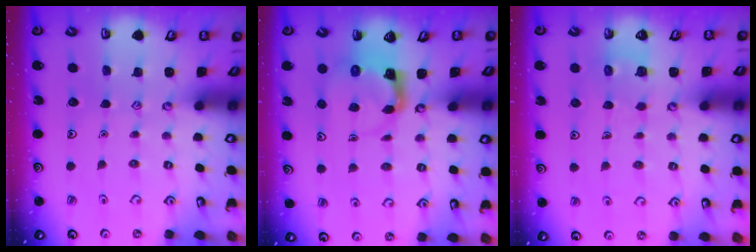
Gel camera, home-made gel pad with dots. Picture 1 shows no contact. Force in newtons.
{"total": 3.9, "press": 3.8, "slide": 0.7}
{"total": 5.5, "press": 5.4, "slide": 0.5}